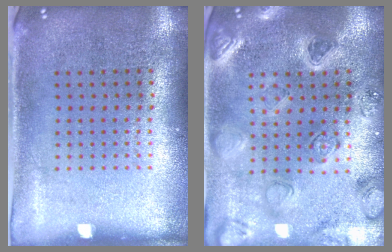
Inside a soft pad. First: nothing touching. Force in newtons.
{"total": 2.2, "press": 2.2, "slide": 0.4}